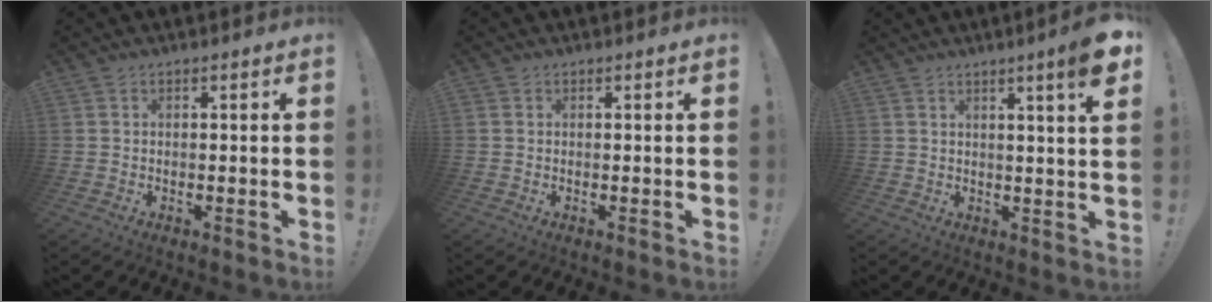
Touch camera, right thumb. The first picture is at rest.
{"total": 0.0}
{"total": 6.7, "force": [3.4, -0.5, 5.8], "torque": [-0.077, -0.023, 0.049]}